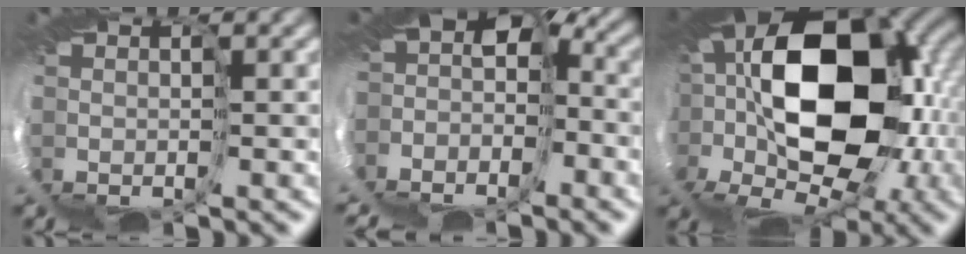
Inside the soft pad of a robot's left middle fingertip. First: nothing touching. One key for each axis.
{"total": 5.8, "fx": -4.7, "fy": 2.7, "fz": 2.0, "tx": -0.052, "ty": -0.024, "tz": -0.032}
{"total": 12.6, "fx": 0.8, "fy": 7.6, "fz": 10.0, "tx": -0.144, "ty": 0.006, "tz": 0.011}